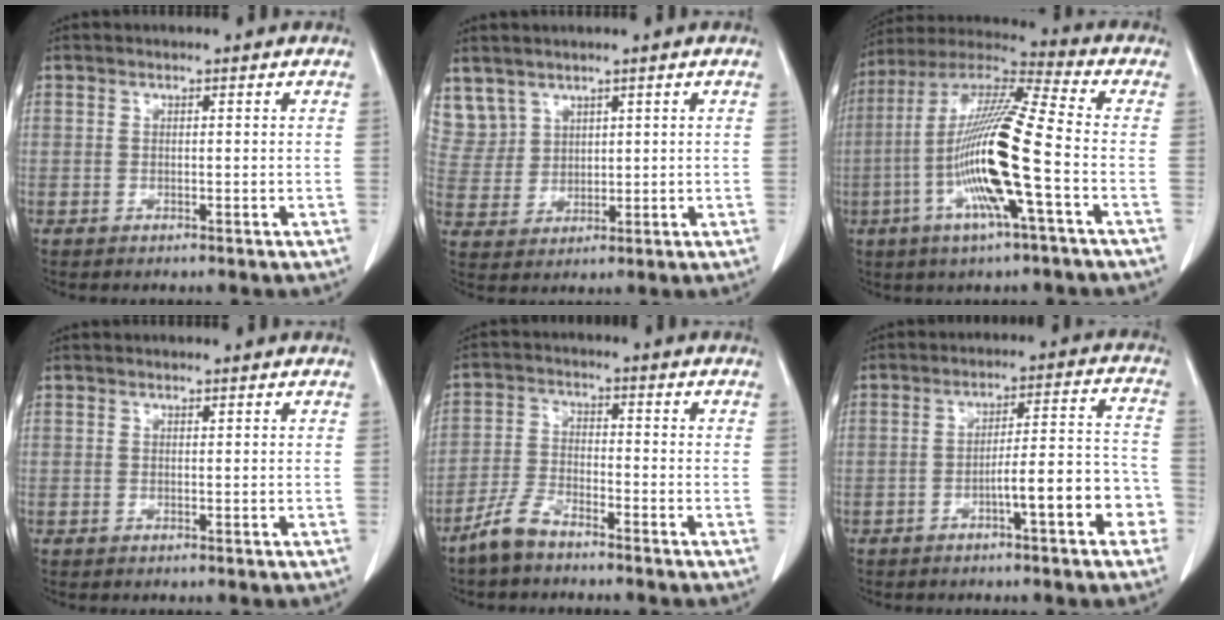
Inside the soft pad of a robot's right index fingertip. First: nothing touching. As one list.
[{"total": 6.5, "force": [4.4, 4.8, 0.2], "torque": [-0.012, 0.012, 0.107]}, {"total": 16.8, "force": [-4.3, 0.2, 16.3], "torque": [-0.328, -0.004, -0.089]}, {"total": 0.0}, {"total": 5.3, "force": [-4.5, 1.7, 2.4], "torque": [-0.057, -0.004, -0.091]}, {"total": 9.7, "force": [-4.0, 1.5, 8.7], "torque": [-0.116, 0.033, -0.052]}]